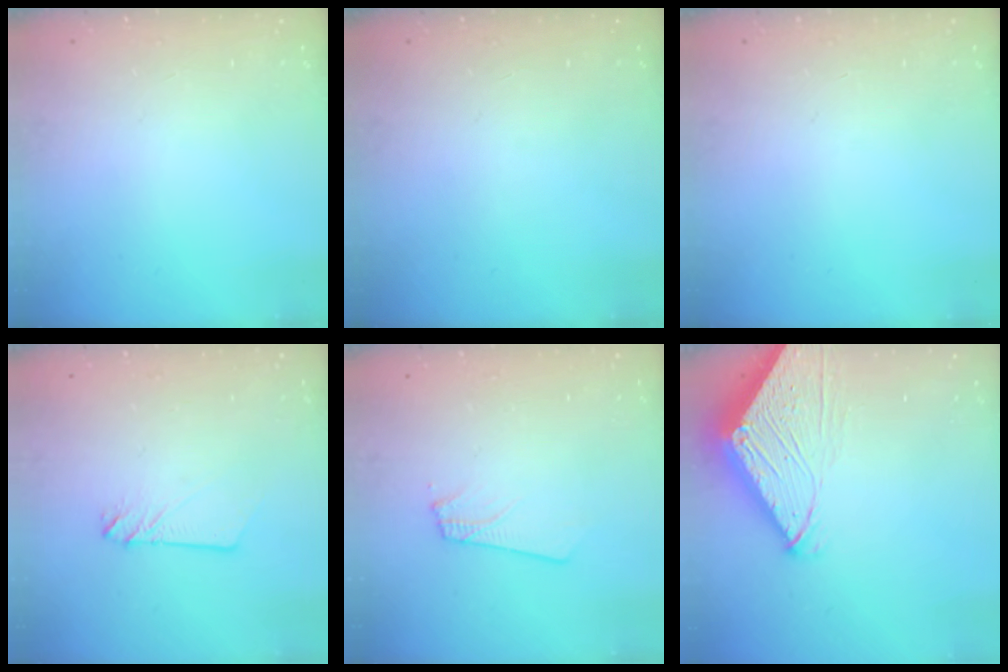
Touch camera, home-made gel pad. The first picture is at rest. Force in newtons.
{"total": 0.0}
{"total": 0.0}
{"total": 2.3, "press": 2.3, "slide": 0.3}
{"total": 1.8, "press": 1.8, "slide": 0.1}
{"total": 7.1, "press": 7.1, "slide": 0.8}